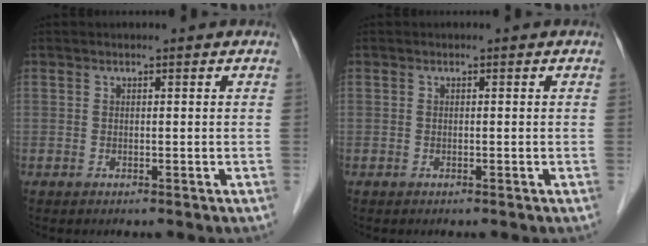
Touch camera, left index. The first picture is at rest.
{"total": 0.0}